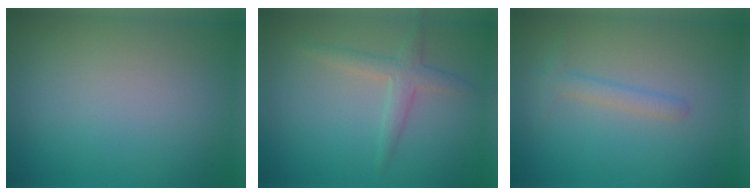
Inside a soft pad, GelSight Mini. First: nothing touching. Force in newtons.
{"total": 2.1, "press": 2.1, "slide": 0.0}
{"total": 1.8, "press": 1.8, "slide": 0.2}